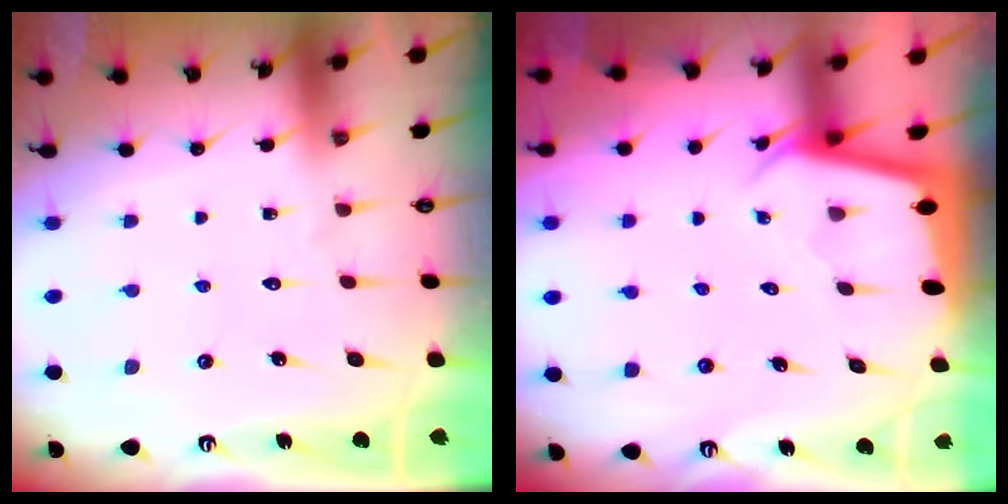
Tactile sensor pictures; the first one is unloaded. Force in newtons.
{"total": 2.3, "press": 2.3, "slide": 0.1}